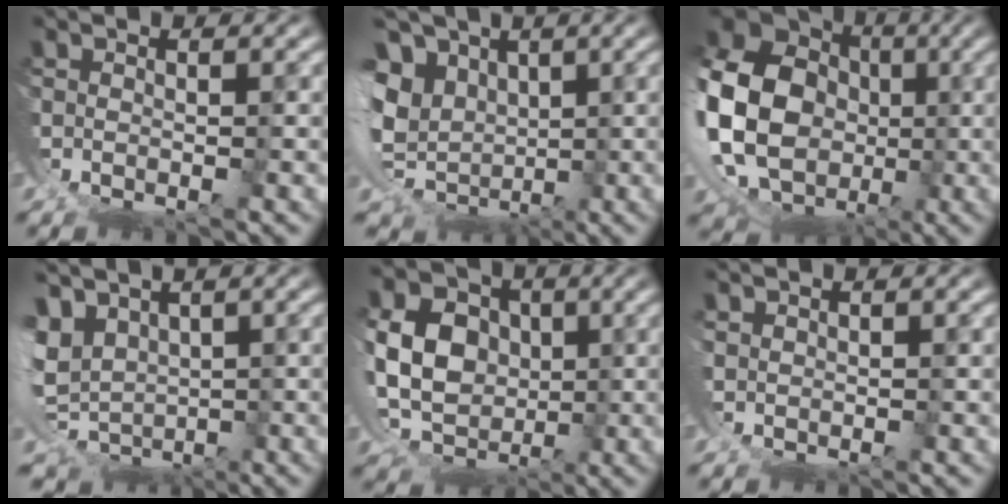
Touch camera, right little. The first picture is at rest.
{"total": 9.7, "force": [0.5, 7.8, 5.8], "torque": [-0.129, -0.034, 0.019]}
{"total": 18.0, "force": [-0.7, 14.7, 10.3], "torque": [-0.249, -0.055, -0.004]}
{"total": 7.3, "force": [-0.7, 5.9, 4.2], "torque": [-0.118, -0.056, 0.013]}
{"total": 11.5, "force": [0.3, 9.2, 6.9], "torque": [-0.138, -0.037, 0.012]}
{"total": 1.5, "force": [1.3, -0.5, 0.4], "torque": [-0.004, 0.007, 0.030]}